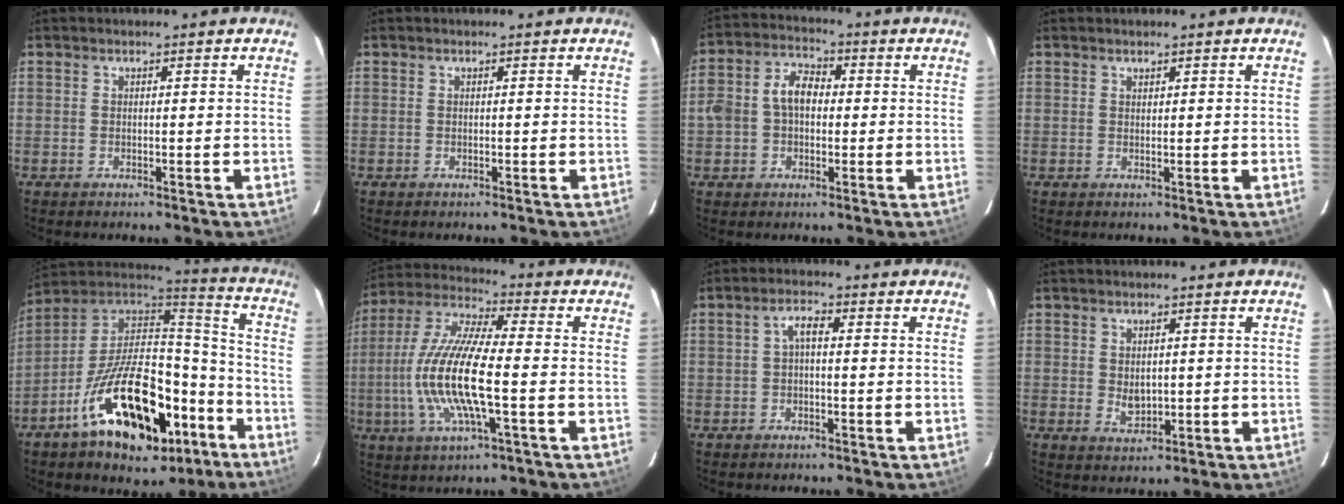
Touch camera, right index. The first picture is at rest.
{"total": 0.0}
{"total": 7.9, "force": [-0.2, 5.7, 5.4], "torque": [-0.111, 0.026, -0.004]}
{"total": 0.6, "force": [0.5, 0.3, 0.0], "torque": [-0.001, 0.001, 0.010]}
{"total": 25.3, "force": [-12.1, 13.4, 17.8], "torque": [-0.316, 0.015, -0.173]}
{"total": 15.9, "force": [-2.8, 3.3, 15.3], "torque": [-0.309, -0.006, -0.058]}
{"total": 2.5, "force": [0.0, 1.0, 2.2], "torque": [-0.046, 0.011, 0.000]}
{"total": 3.3, "force": [0.2, 2.4, 2.2], "torque": [-0.037, -0.003, 0.009]}